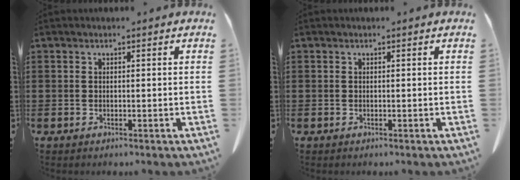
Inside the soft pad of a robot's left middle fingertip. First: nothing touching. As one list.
[{"total": 0.0}]